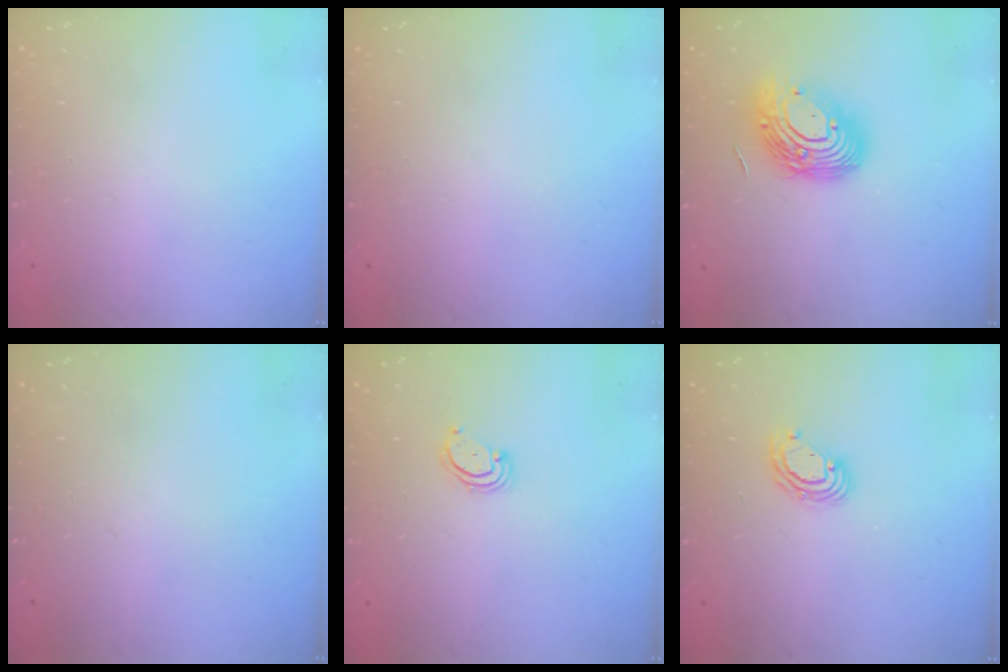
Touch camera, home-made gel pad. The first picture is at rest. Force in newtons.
{"total": 0.0}
{"total": 15.2, "press": 15.1, "slide": 1.4}
{"total": 0.0}
{"total": 2.3, "press": 2.2, "slide": 0.2}
{"total": 6.3, "press": 6.3, "slide": 0.6}